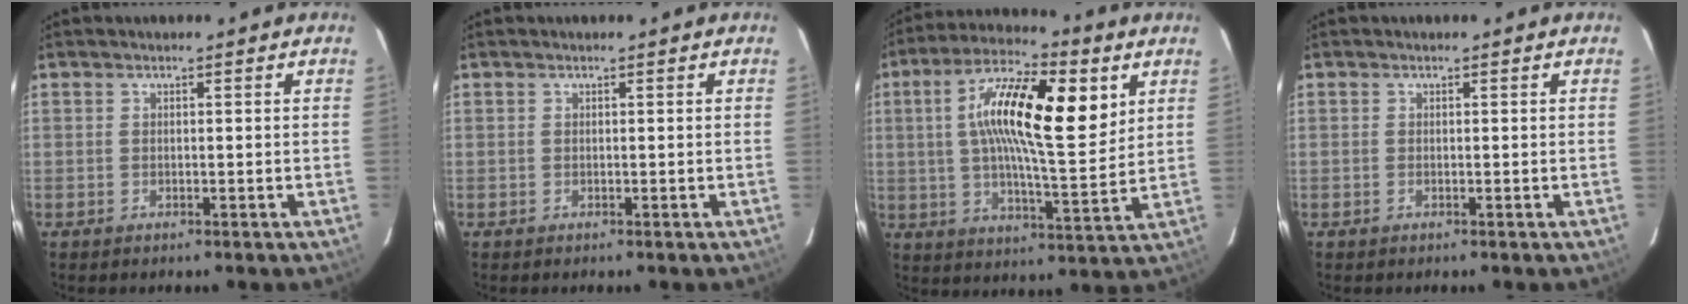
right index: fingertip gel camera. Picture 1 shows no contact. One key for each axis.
{"total": 0.0}
{"total": 18.5, "fx": 5.6, "fy": 5.4, "fz": 16.8, "tx": -0.292, "ty": 0.019, "tz": 0.083}
{"total": 0.0}